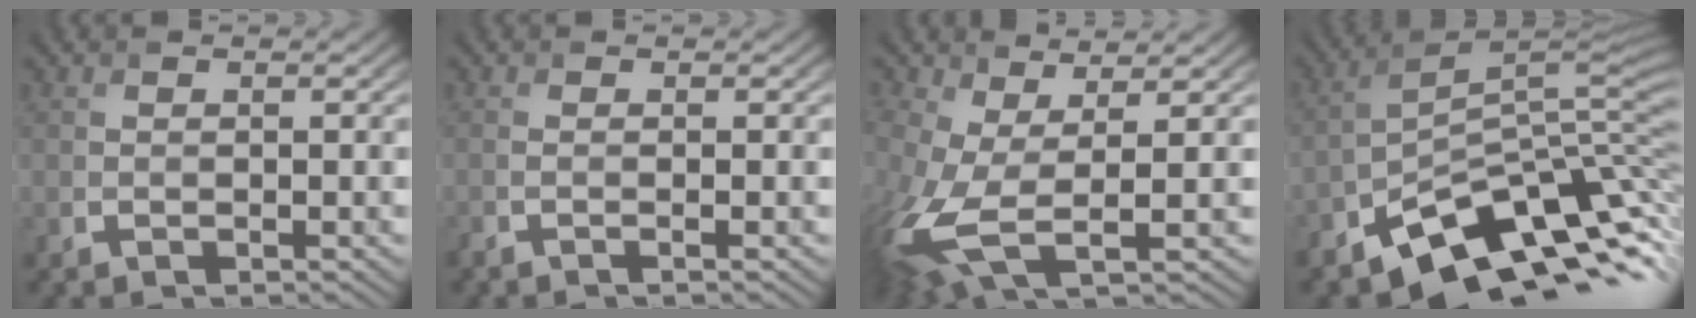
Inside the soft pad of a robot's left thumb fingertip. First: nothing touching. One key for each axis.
{"total": 0.7, "fx": -0.3, "fy": -0.3, "fz": 0.6, "tx": -0.010, "ty": -0.001, "tz": -0.015}
{"total": 9.7, "fx": -0.7, "fy": 4.5, "fz": 8.6, "tx": -0.237, "ty": -0.015, "tz": -0.014}
{"total": 11.5, "fx": -7.3, "fy": 3.9, "fz": 8.0, "tx": -0.130, "ty": -0.002, "tz": -0.125}